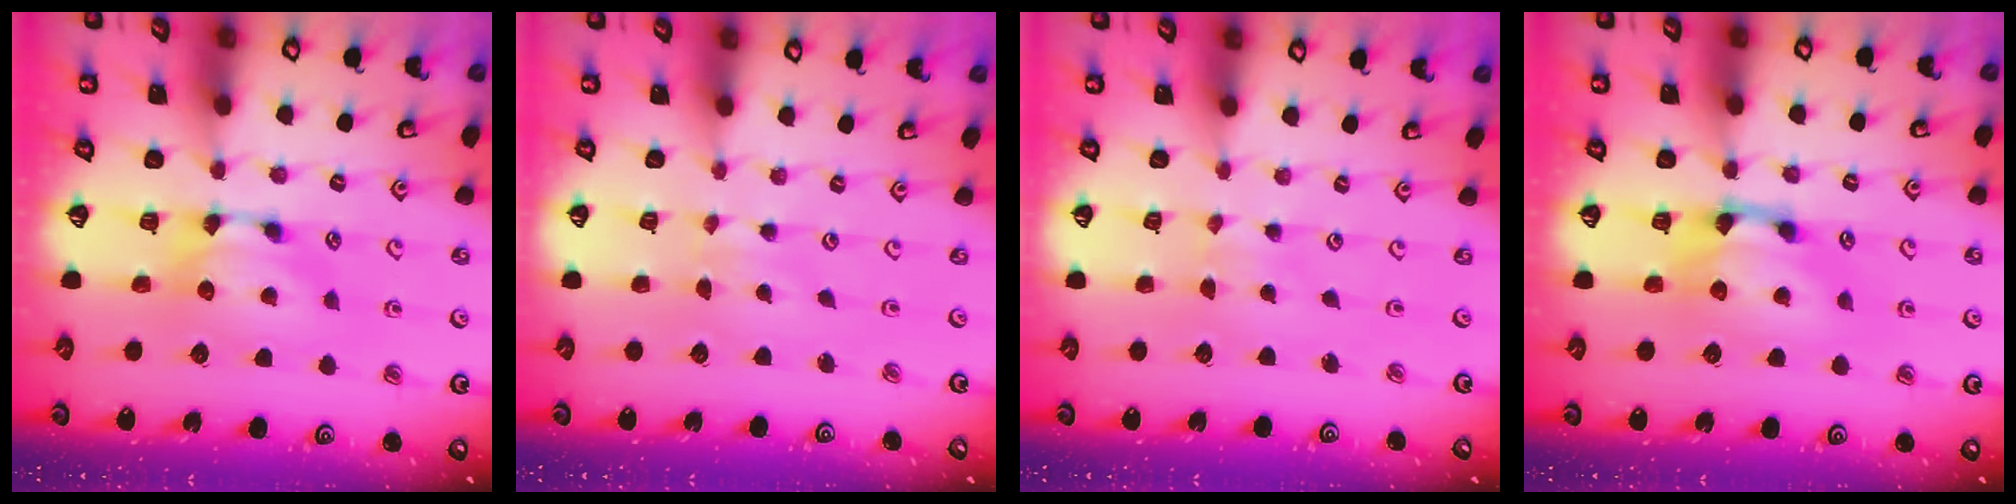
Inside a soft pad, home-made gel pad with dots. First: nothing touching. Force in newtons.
{"total": 2.9, "press": 2.9, "slide": 0.4}
{"total": 3.6, "press": 3.6, "slide": 0.1}
{"total": 1.5, "press": 0.7, "slide": 1.4}